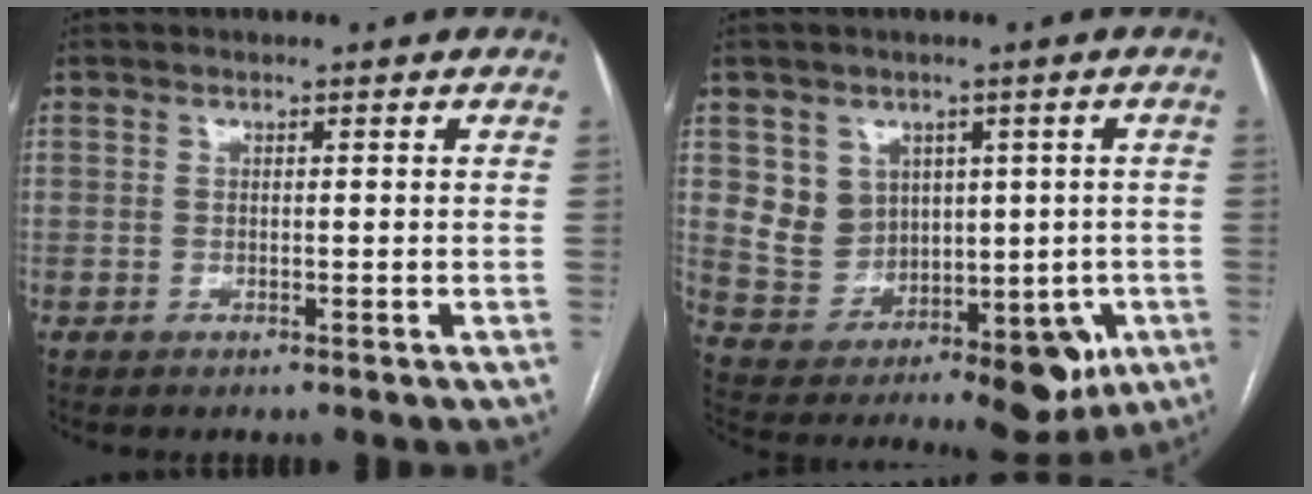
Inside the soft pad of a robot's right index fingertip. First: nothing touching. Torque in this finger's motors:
{"motor_torque": [0.96, -0.09, 0.37, 0.09]}